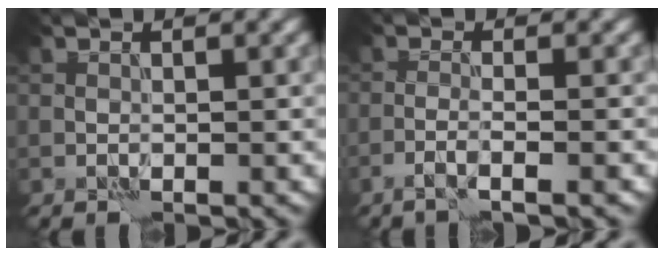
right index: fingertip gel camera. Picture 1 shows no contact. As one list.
[{"total": 2.1, "force": [-1.3, 0.1, 1.7], "torque": [-0.024, 0.002, -0.034]}]